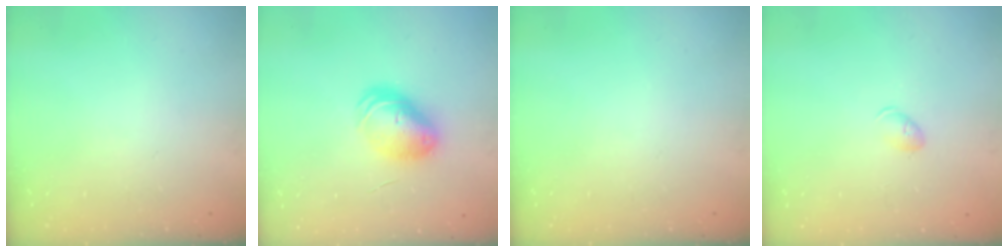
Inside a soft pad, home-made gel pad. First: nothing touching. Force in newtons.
{"total": 9.5, "press": 9.4, "slide": 1.8}
{"total": 0.0}
{"total": 5.1, "press": 4.9, "slide": 1.0}